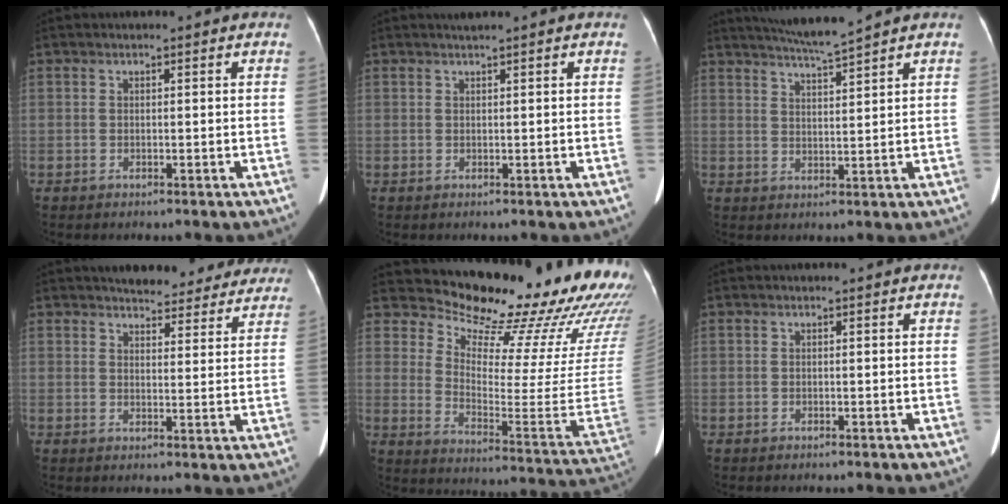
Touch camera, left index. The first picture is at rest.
{"total": 1.2, "force": [1.0, -0.3, 0.6], "torque": [-0.010, 0.004, 0.021]}
{"total": 6.0, "force": [5.4, -1.5, 2.2], "torque": [-0.043, -0.004, 0.099]}
{"total": 14.9, "force": [13.6, 4.4, 3.9], "torque": [-0.017, -0.005, 0.151]}
{"total": 25.4, "force": [23.8, 3.1, 8.4], "torque": [-0.142, -0.135, 0.294]}
{"total": 0.0}